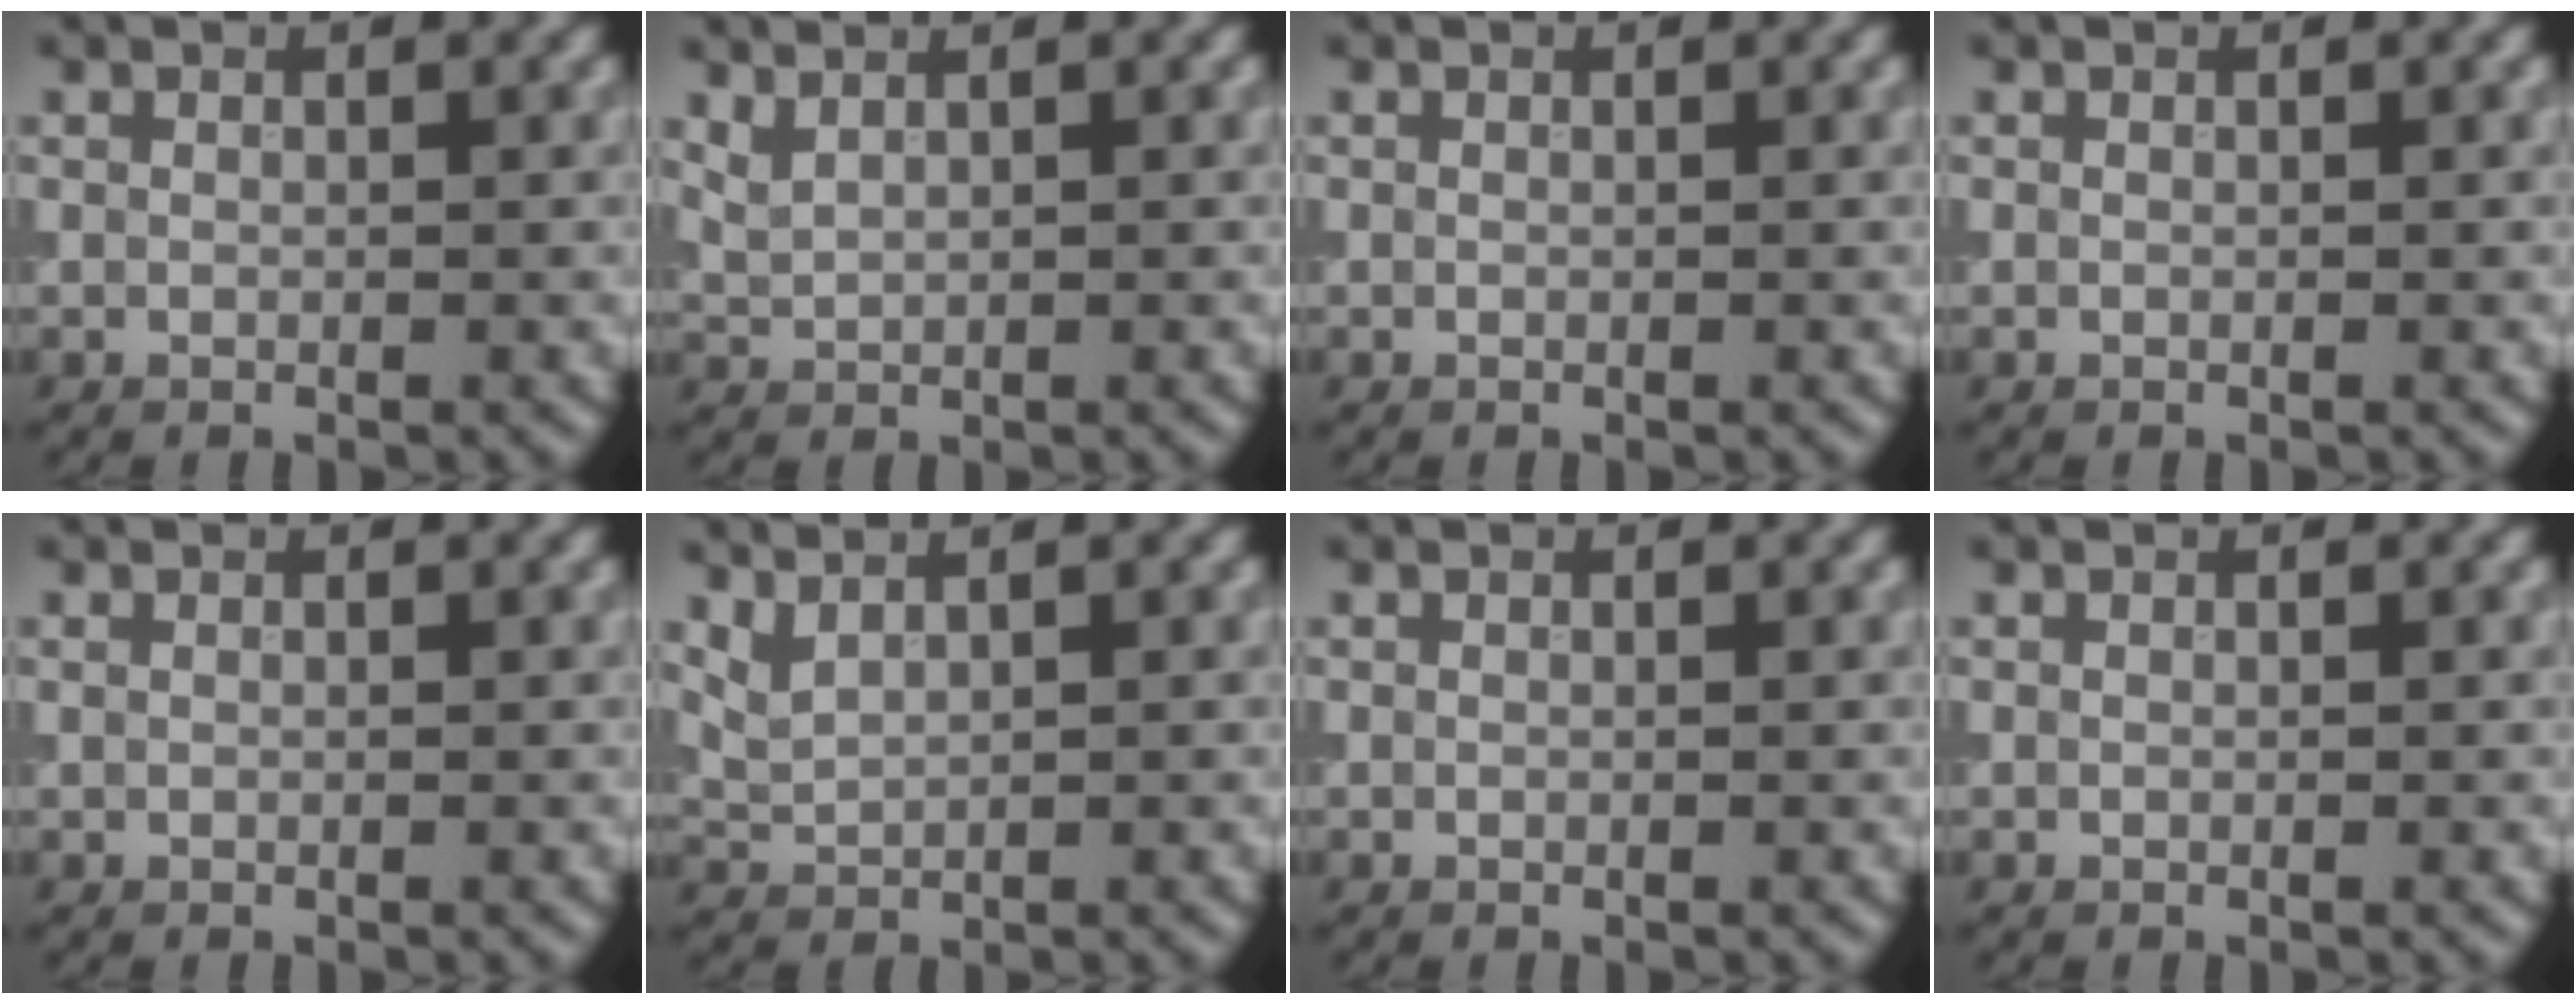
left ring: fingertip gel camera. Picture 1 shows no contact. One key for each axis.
{"total": 1.3, "fx": 1.1, "fy": 0.2, "fz": 0.6, "tx": -0.022, "ty": 0.000, "tz": 0.031}
{"total": 0.0}
{"total": 0.0}
{"total": 0.0}
{"total": 1.7, "fx": 1.5, "fy": 0.2, "fz": 0.8, "tx": -0.028, "ty": 0.001, "tz": 0.040}
{"total": 0.0}
{"total": 0.0}